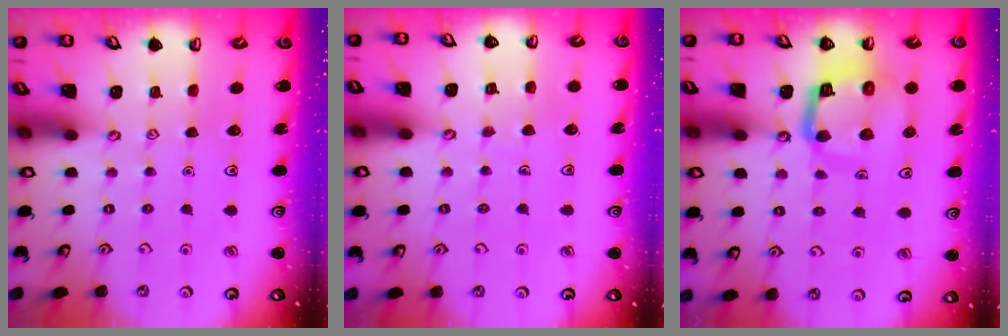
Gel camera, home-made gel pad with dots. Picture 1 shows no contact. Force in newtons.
{"total": 5.7, "press": 5.7, "slide": 0.5}
{"total": 11.0, "press": 10.9, "slide": 1.3}